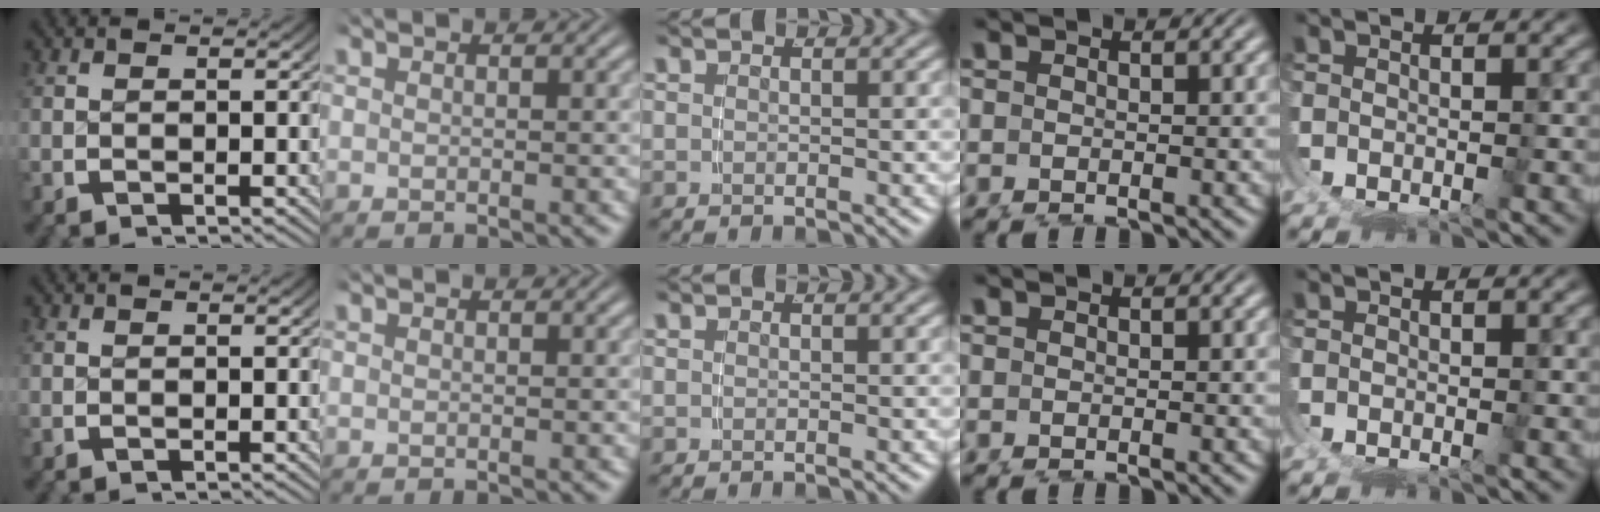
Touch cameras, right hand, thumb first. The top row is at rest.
{}